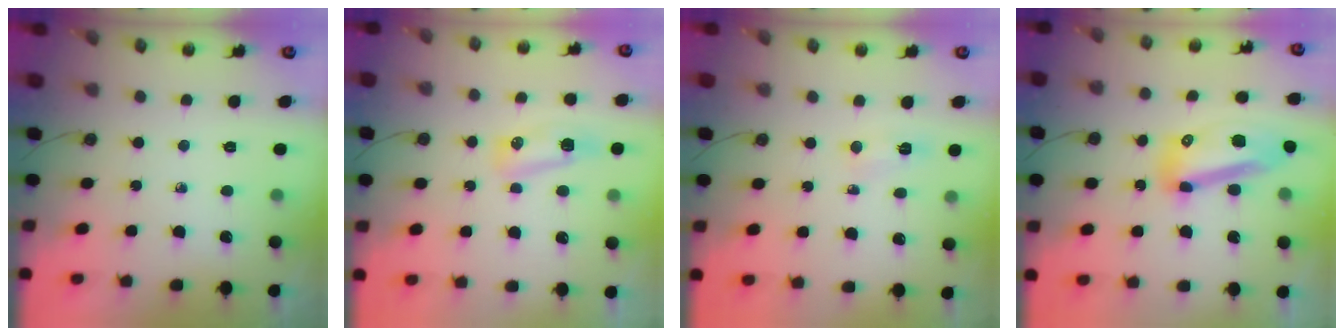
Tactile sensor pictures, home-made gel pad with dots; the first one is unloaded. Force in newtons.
{"total": 12.0, "press": 8.6, "slide": 8.3}
{"total": 4.9, "press": 4.8, "slide": 0.6}
{"total": 12.7, "press": 12.6, "slide": 1.5}